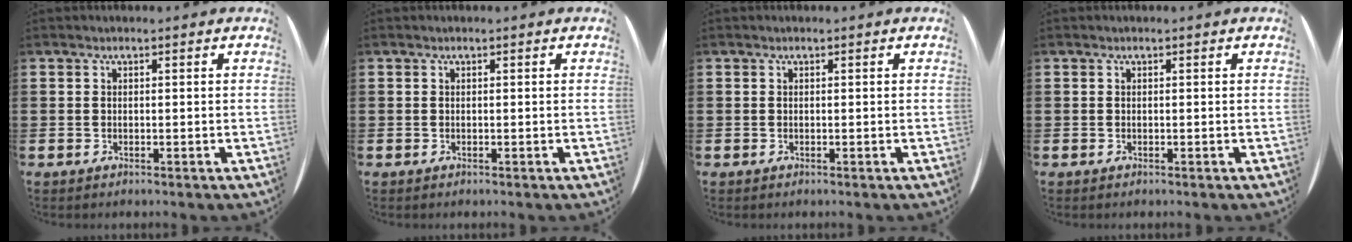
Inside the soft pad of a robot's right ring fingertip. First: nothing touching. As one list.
[{"total": 0.0}, {"total": 0.0}, {"total": 0.0}]